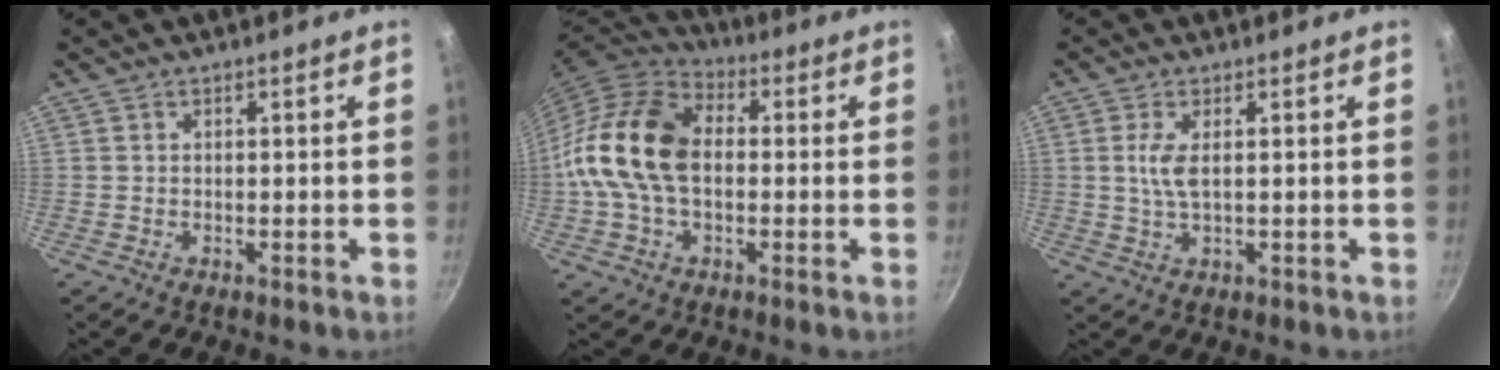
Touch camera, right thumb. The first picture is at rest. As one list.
[{"total": 17.5, "force": [-0.1, 11.8, 12.9], "torque": [-0.230, 0.032, -0.020]}, {"total": 3.8, "force": [0.6, 1.2, 3.5], "torque": [-0.081, -0.001, 0.013]}]